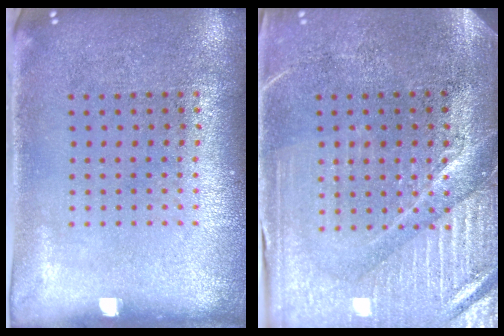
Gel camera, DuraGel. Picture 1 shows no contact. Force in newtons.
{"total": 4.0, "press": 3.7, "slide": 1.5}